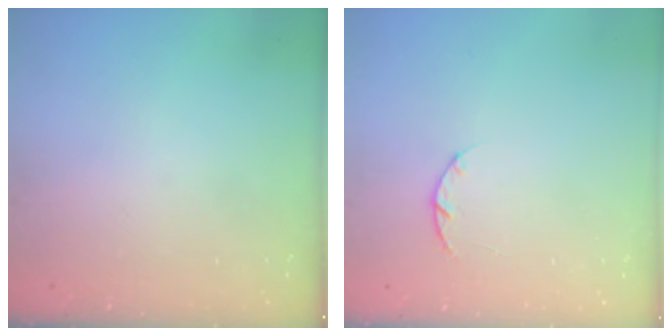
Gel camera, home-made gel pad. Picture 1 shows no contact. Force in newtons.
{"total": 2.9, "press": 2.9, "slide": 0.5}